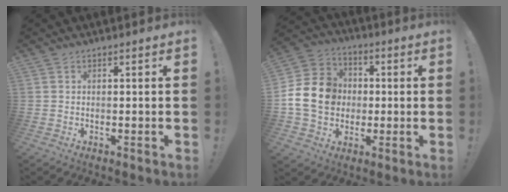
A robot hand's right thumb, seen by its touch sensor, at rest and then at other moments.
{"total": 15.4, "force": [-0.3, 13.4, 7.7], "torque": [-0.140, 0.017, 0.003]}